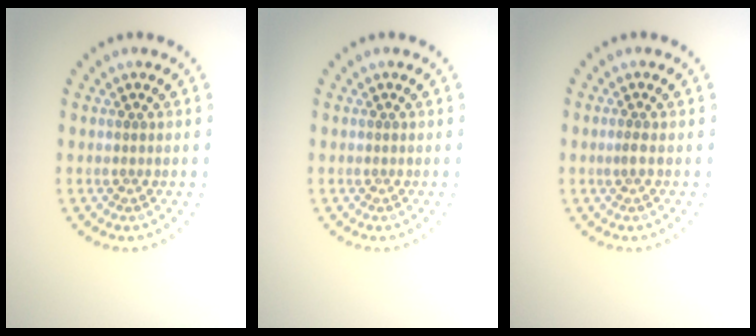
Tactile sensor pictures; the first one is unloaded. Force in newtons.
{"total": 0.0}
{"total": 0.9, "press": 0.6, "slide": 0.7}